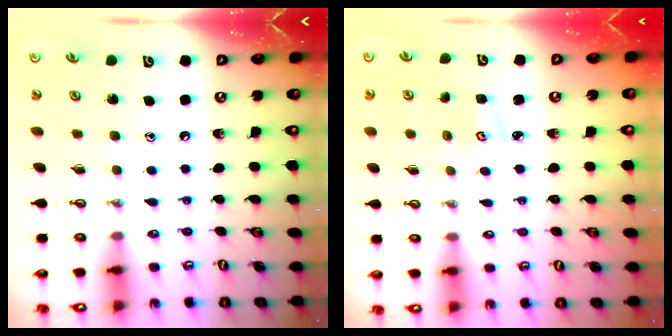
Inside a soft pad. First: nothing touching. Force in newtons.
{"total": 2.0, "press": 2.0, "slide": 0.4}